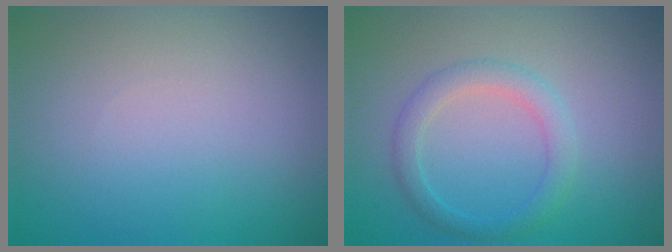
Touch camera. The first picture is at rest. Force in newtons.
{"total": 2.5, "press": 2.5, "slide": 0.1}